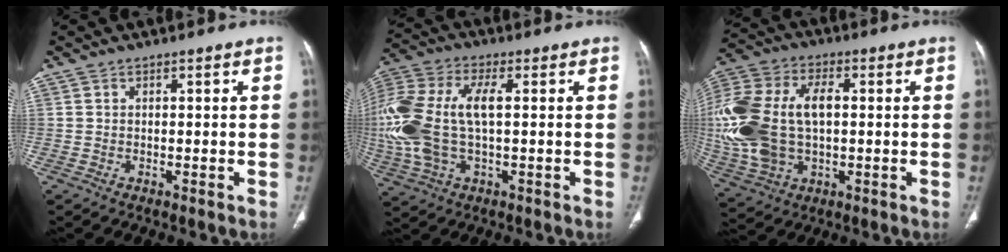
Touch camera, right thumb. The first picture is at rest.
{"total": 19.5, "force": [0.6, 9.7, 17.0], "torque": [-0.412, 0.012, 0.014]}
{"total": 22.7, "force": [0.4, 13.8, 18.0], "torque": [-0.418, 0.009, 0.016]}